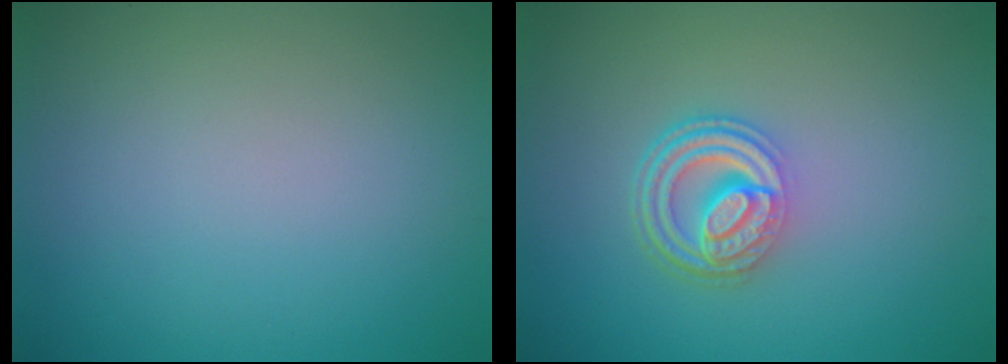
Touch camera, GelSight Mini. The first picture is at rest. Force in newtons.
{"total": 4.6, "press": 3.3, "slide": 3.2}